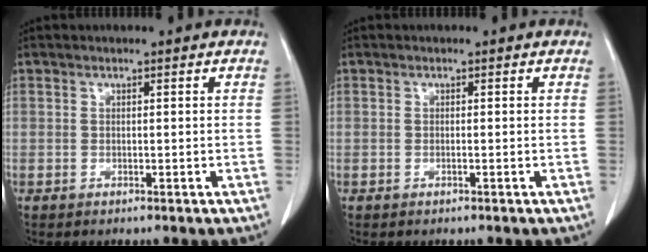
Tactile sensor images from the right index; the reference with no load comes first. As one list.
[{"total": 0.0}]